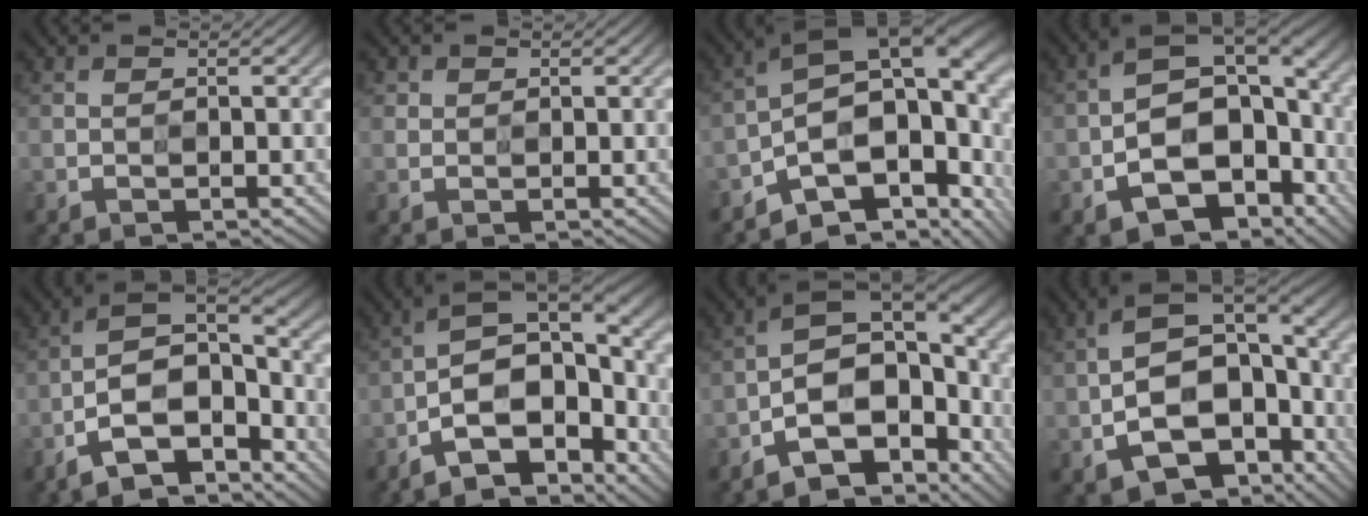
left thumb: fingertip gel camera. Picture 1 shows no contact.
{"total": 1.7, "force": [1.2, 1.1, -0.3], "torque": [0.000, 0.000, 0.020]}
{"total": 14.2, "force": [-4.4, 7.1, 11.4], "torque": [-0.172, 0.008, -0.062]}
{"total": 10.7, "force": [-4.4, 6.6, 7.3], "torque": [-0.113, -0.013, -0.074]}
{"total": 10.2, "force": [-6.4, 4.1, 6.8], "torque": [-0.124, 0.001, -0.123]}
{"total": 12.5, "force": [-5.7, 5.7, 9.5], "torque": [-0.149, 0.004, -0.096]}
{"total": 10.3, "force": [-4.8, 5.3, 7.4], "torque": [-0.107, 0.001, -0.085]}
{"total": 11.2, "force": [-4.4, 6.9, 7.6], "torque": [-0.136, -0.011, -0.073]}